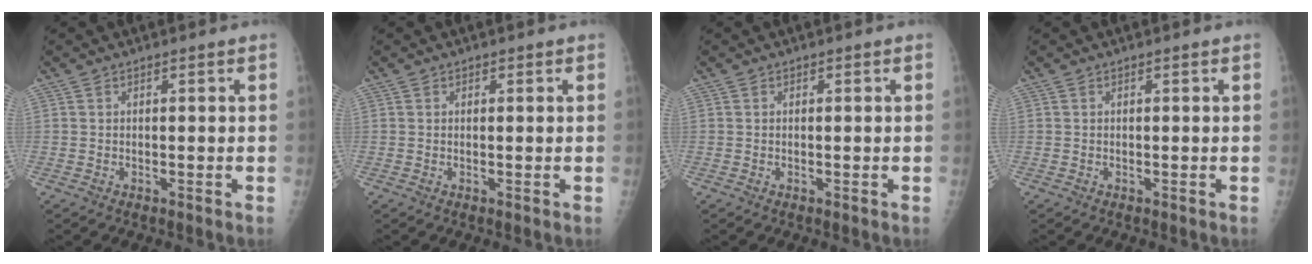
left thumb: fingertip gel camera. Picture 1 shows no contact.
{"total": 0.0}
{"total": 0.0}
{"total": 0.0}